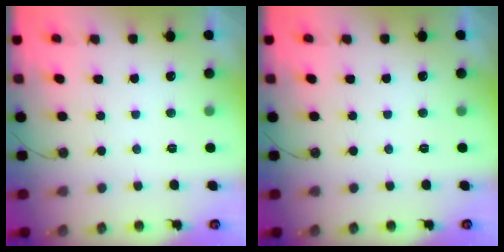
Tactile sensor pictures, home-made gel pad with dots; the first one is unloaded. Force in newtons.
{"total": 0.0}